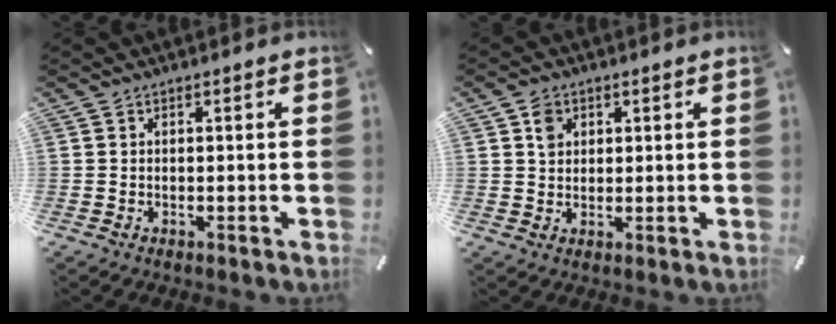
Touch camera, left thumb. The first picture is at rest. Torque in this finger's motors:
{"motor_torque": [0.38, 0.37, 0.14, -0.45, 0.03]}